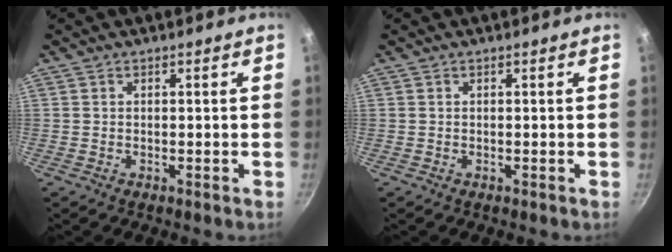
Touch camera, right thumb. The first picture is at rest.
{"total": 0.0}